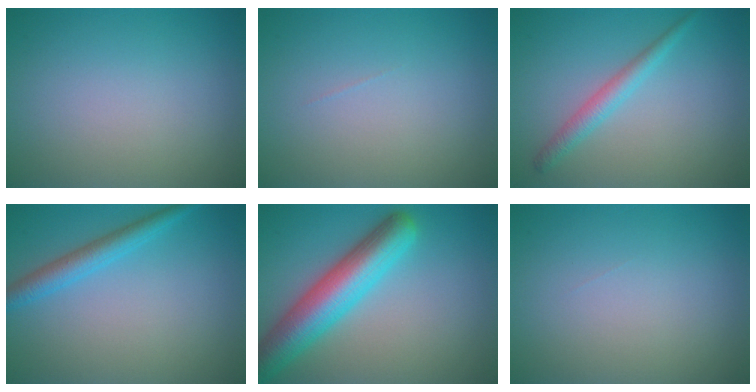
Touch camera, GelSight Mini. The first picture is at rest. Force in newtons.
{"total": 0.0}
{"total": 2.2, "press": 2.2, "slide": 0.1}
{"total": 2.8, "press": 2.7, "slide": 0.2}
{"total": 7.6, "press": 7.6, "slide": 0.4}
{"total": 0.0}